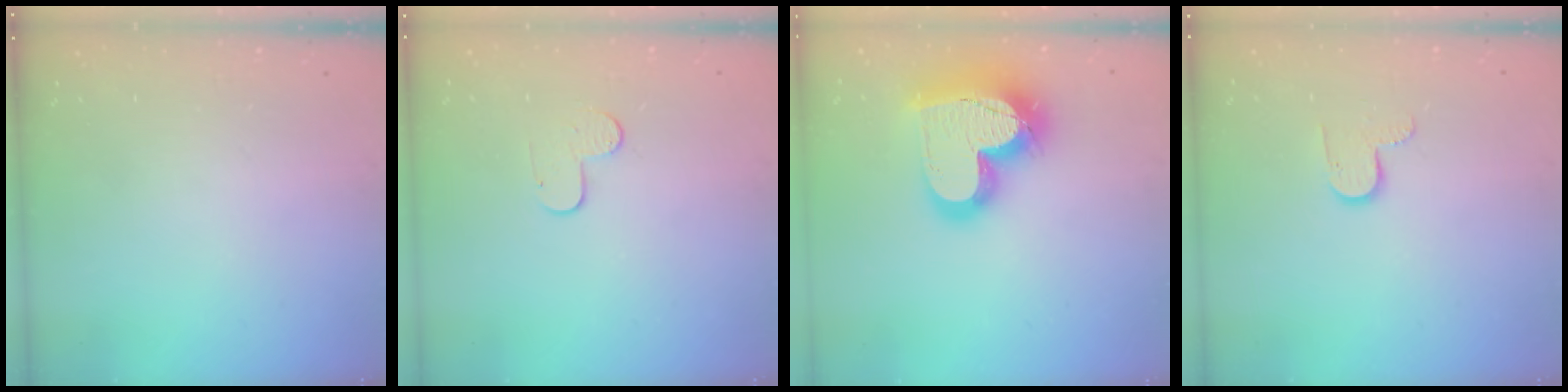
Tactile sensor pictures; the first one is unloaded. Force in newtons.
{"total": 6.6, "press": 6.5, "slide": 0.6}
{"total": 23.1, "press": 23.0, "slide": 1.8}
{"total": 5.8, "press": 5.8, "slide": 0.5}